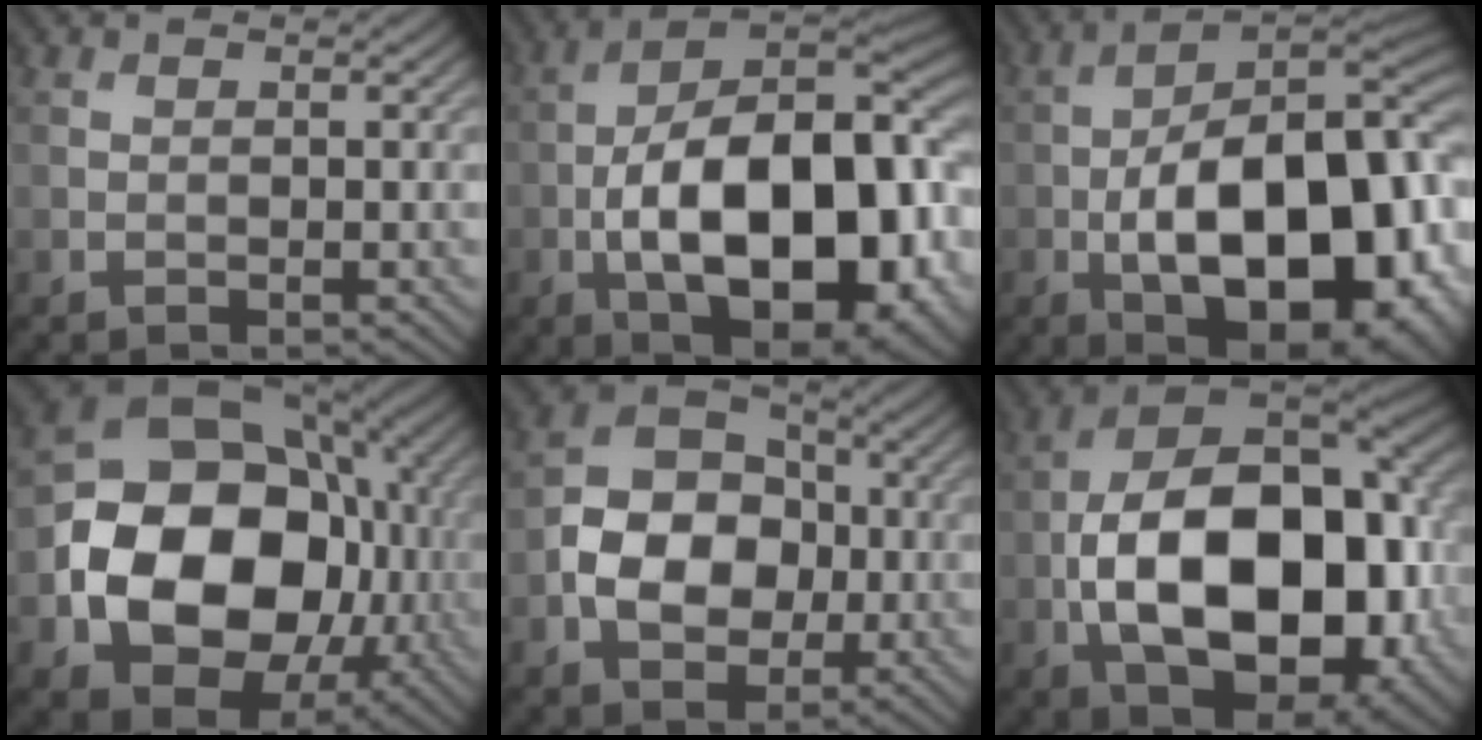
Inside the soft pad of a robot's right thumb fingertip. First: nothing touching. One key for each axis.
{"total": 19.9, "fx": -5.2, "fy": 9.7, "fz": 16.6, "tx": -0.271, "ty": -0.010, "tz": -0.087}
{"total": 19.9, "fx": -5.2, "fy": 9.6, "fz": 16.6, "tx": -0.250, "ty": -0.018, "tz": -0.078}
{"total": 17.9, "fx": -2.6, "fy": 13.5, "fz": 11.5, "tx": -0.208, "ty": -0.033, "tz": -0.038}
{"total": 9.6, "fx": -1.6, "fy": 7.3, "fz": 6.0, "tx": -0.120, "ty": -0.004, "tz": -0.044}
{"total": 19.5, "fx": -3.4, "fy": 11.5, "fz": 15.5, "tx": -0.281, "ty": -0.027, "tz": -0.050}